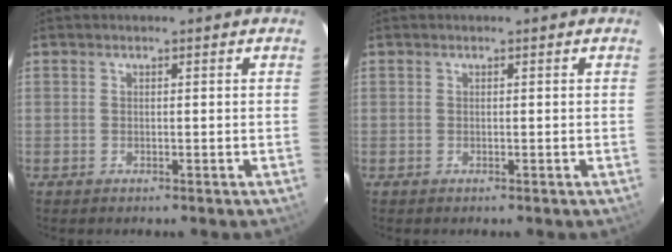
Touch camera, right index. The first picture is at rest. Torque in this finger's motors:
{"motor_torque": [0.00, 0.00, 0.01, 0.00]}